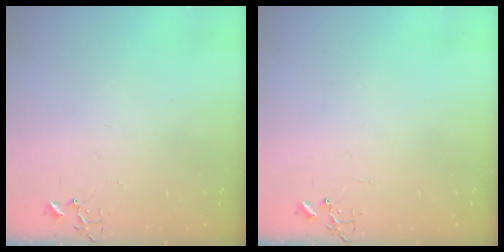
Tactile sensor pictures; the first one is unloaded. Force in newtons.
{"total": 0.0}